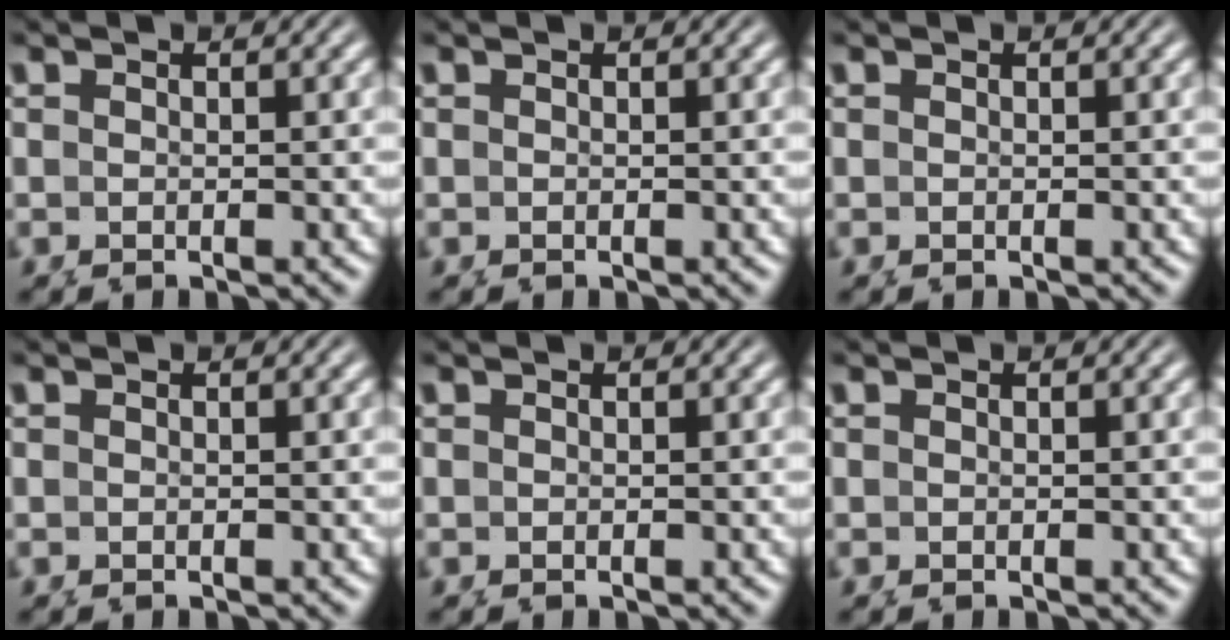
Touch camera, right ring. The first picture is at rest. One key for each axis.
{"total": 0.0}
{"total": 0.0}
{"total": 0.0}
{"total": 0.0}
{"total": 0.0}